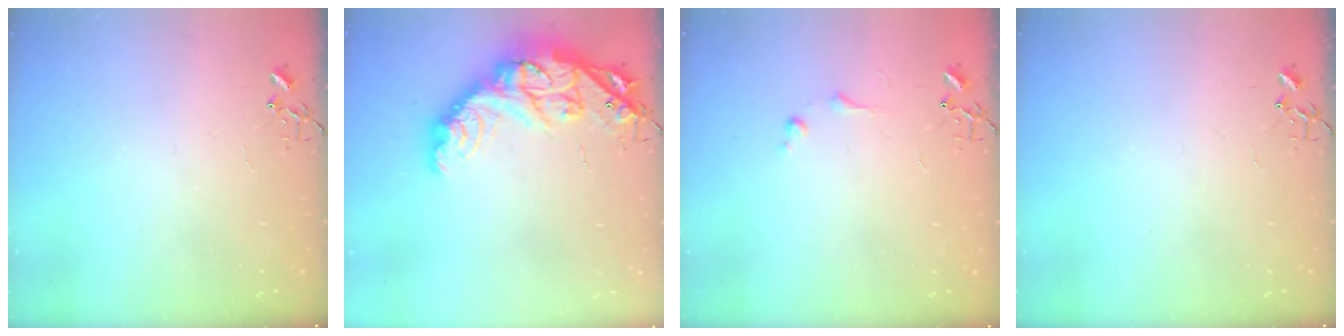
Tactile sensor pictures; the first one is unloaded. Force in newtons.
{"total": 22.0, "press": 21.9, "slide": 1.6}
{"total": 7.4, "press": 7.4, "slide": 0.9}
{"total": 0.0}